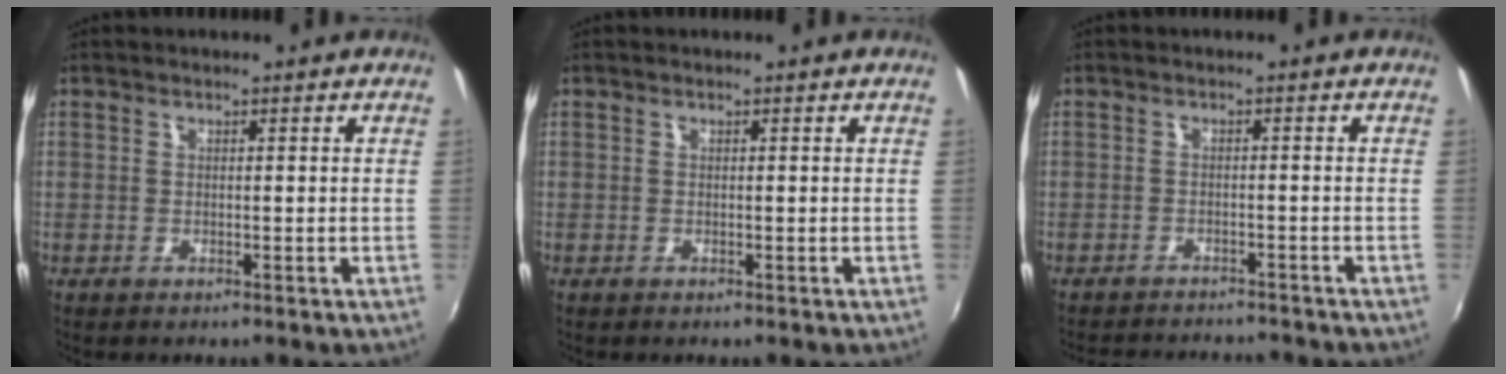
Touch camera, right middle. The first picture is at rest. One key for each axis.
{"total": 0.0}
{"total": 9.2, "fx": -8.5, "fy": 2.0, "fz": 2.9, "tx": -0.071, "ty": -0.009, "tz": -0.122}